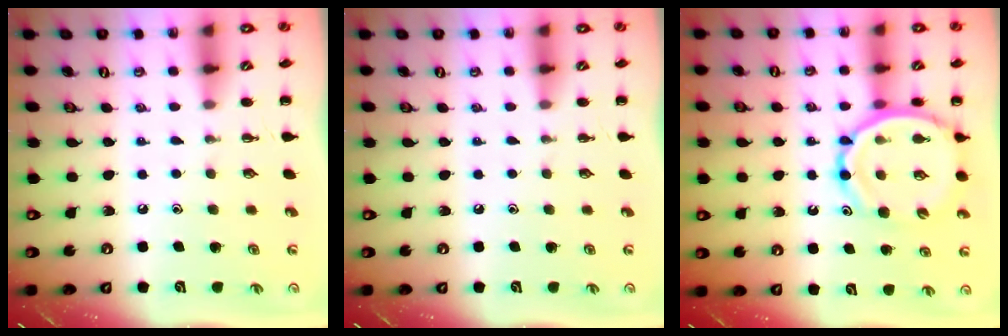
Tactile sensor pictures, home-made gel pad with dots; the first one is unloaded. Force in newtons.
{"total": 0.0}
{"total": 13.6, "press": 13.2, "slide": 3.5}